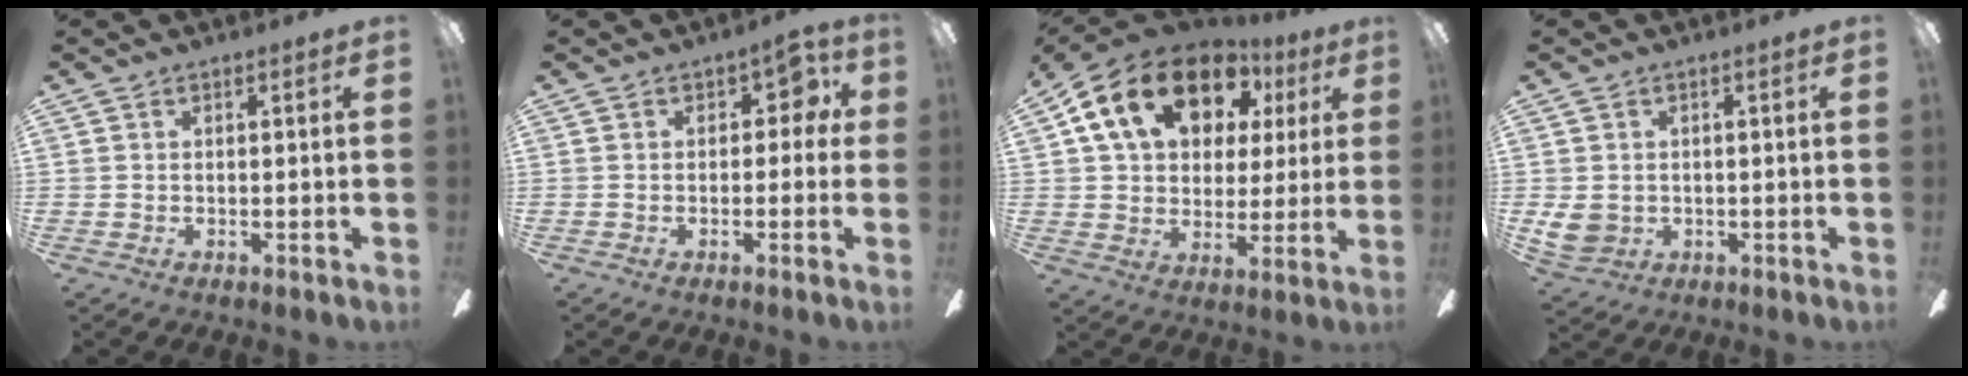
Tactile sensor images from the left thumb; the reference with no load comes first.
{"total": 4.5, "force": [0.9, 3.0, 3.2], "torque": [-0.040, 0.002, 0.010]}
{"total": 19.1, "force": [9.3, 12.7, 10.8], "torque": [-0.189, -0.022, 0.168]}
{"total": 4.4, "force": [0.1, 3.9, 2.1], "torque": [-0.045, -0.001, 0.002]}